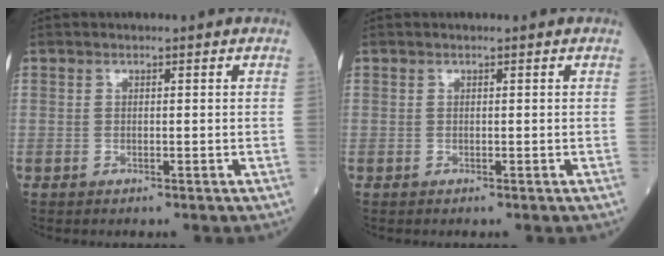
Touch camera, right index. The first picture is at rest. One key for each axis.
{"total": 0.0}